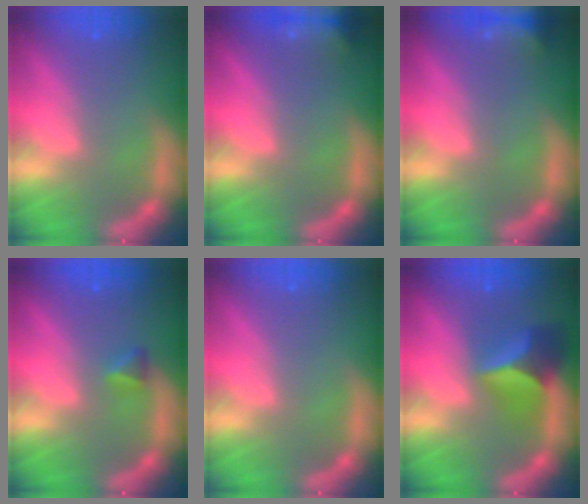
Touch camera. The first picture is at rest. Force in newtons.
{"total": 6.9}
{"total": 5.5}
{"total": 1.4}
{"total": 0.0}
{"total": 6.0}